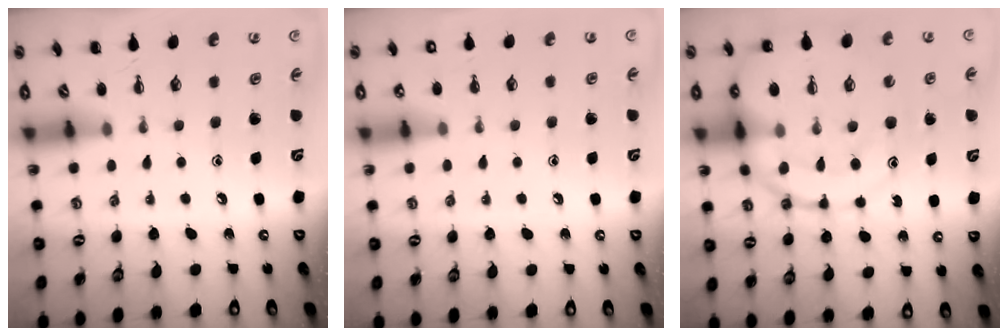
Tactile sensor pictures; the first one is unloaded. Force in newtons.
{"total": 2.3, "press": 2.2, "slide": 0.7}
{"total": 20.6, "press": 20.4, "slide": 2.8}